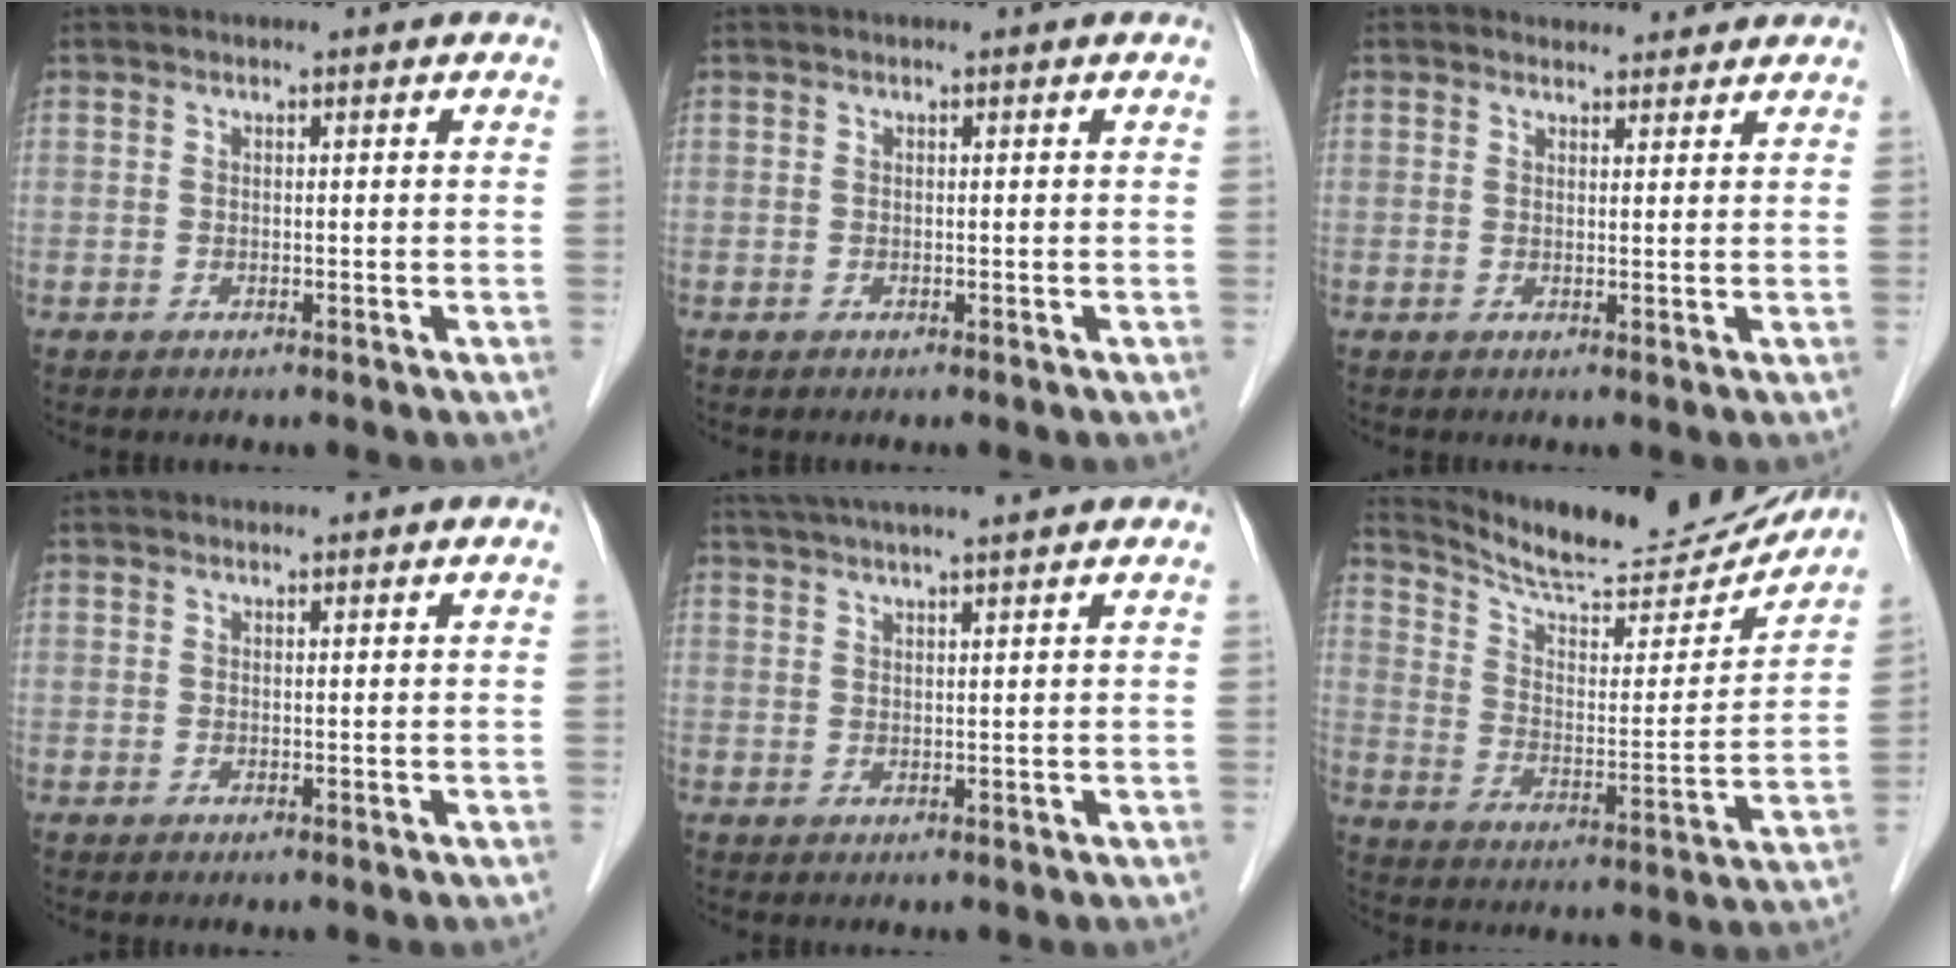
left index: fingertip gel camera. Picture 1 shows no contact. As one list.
[{"total": 0.0}, {"total": 3.0, "force": [2.8, 1.0, 0.0], "torque": [-0.004, 0.009, 0.036]}, {"total": 0.6, "force": [0.6, 0.0, 0.0], "torque": [-0.007, 0.006, 0.012]}, {"total": 10.8, "force": [9.4, -0.2, 5.4], "torque": [-0.088, 0.033, 0.134]}, {"total": 19.9, "force": [18.8, 2.9, 5.9], "torque": [-0.098, -0.035, 0.270]}]